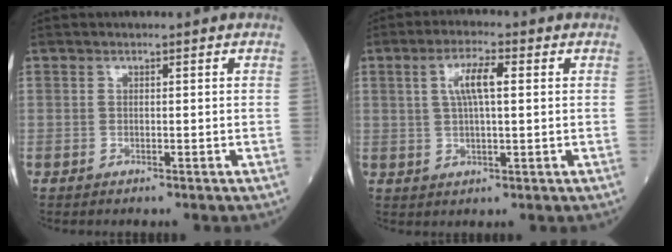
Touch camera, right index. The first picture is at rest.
{"total": 5.4, "force": [1.3, 1.0, 5.1], "torque": [-0.101, 0.010, 0.026]}